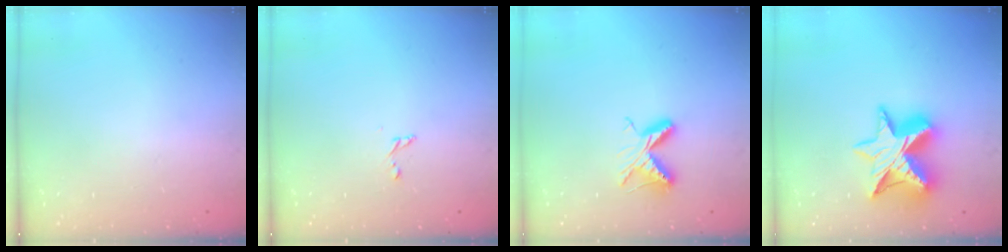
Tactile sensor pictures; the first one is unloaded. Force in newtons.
{"total": 2.5, "press": 2.5, "slide": 0.2}
{"total": 7.2, "press": 7.2, "slide": 0.8}
{"total": 13.9, "press": 13.8, "slide": 1.0}